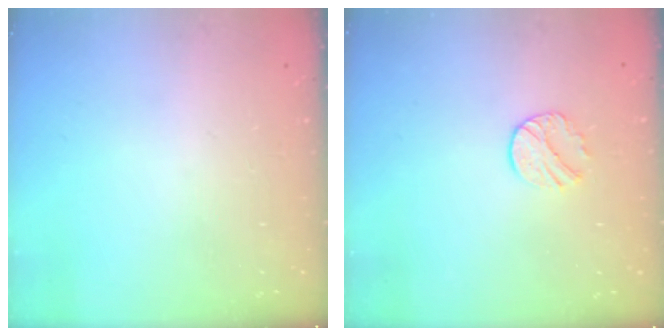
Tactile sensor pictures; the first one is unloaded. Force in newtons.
{"total": 7.0, "press": 6.9, "slide": 0.7}